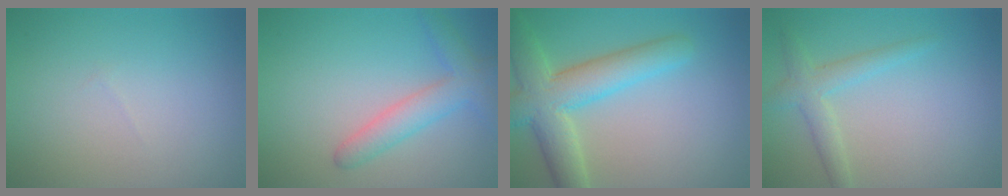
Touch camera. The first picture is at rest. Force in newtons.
{"total": 3.3, "press": 3.3, "slide": 0.2}
{"total": 6.7, "press": 6.7, "slide": 0.5}
{"total": 2.4, "press": 2.4, "slide": 0.1}